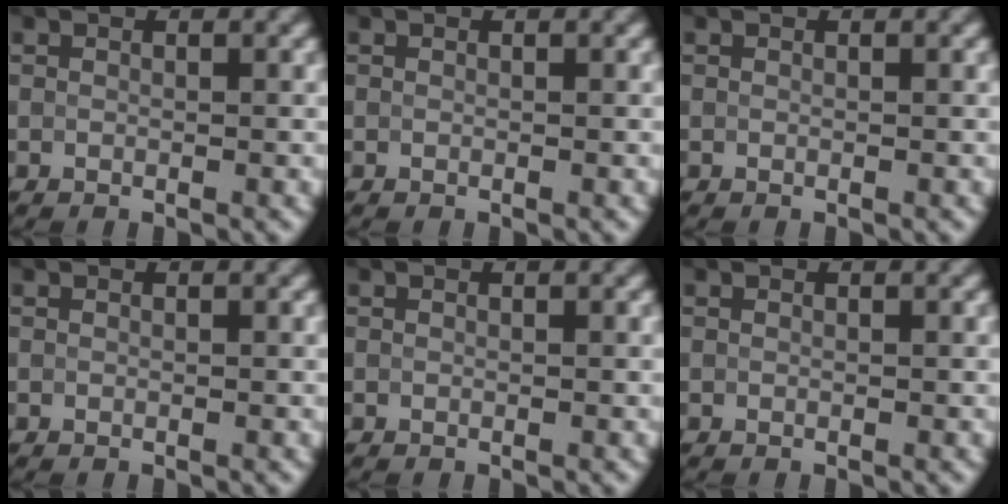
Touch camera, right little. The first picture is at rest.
{"total": 0.0}
{"total": 0.0}
{"total": 0.0}
{"total": 0.0}
{"total": 0.0}